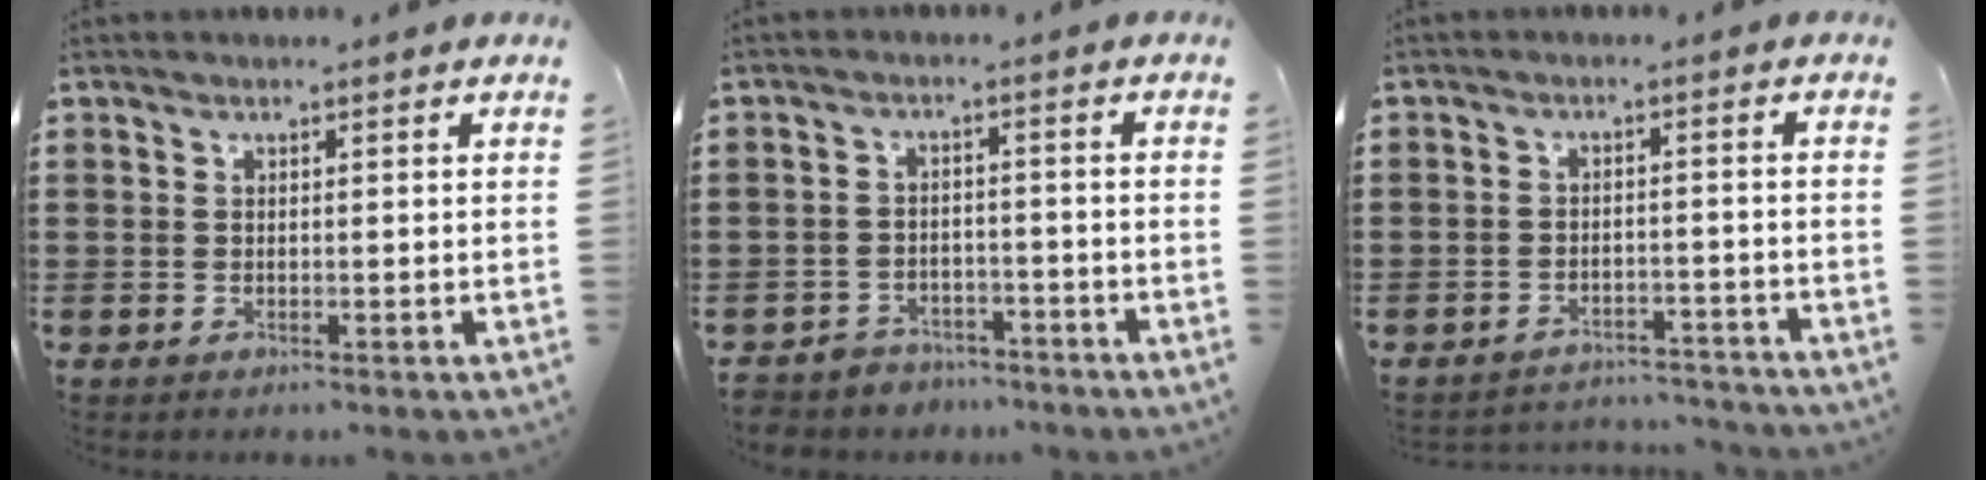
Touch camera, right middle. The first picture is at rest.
{"total": 3.5, "force": [-3.4, 0.8, -0.2], "torque": [-0.005, 0.002, -0.073]}
{"total": 3.5, "force": [-3.4, 0.5, -0.3], "torque": [-0.002, 0.002, -0.075]}